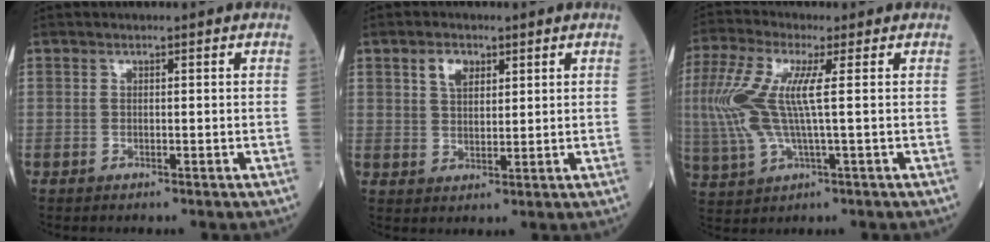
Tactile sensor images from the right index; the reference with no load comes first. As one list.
[{"total": 3.8, "force": [2.0, 2.2, 2.3], "torque": [-0.043, 0.006, 0.039]}, {"total": 10.8, "force": [1.2, 2.1, 10.5], "torque": [-0.262, 0.012, 0.021]}]